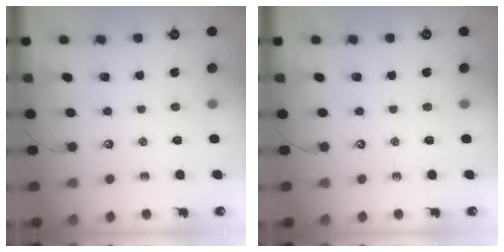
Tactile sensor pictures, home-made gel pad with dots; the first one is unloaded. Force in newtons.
{"total": 0.0}